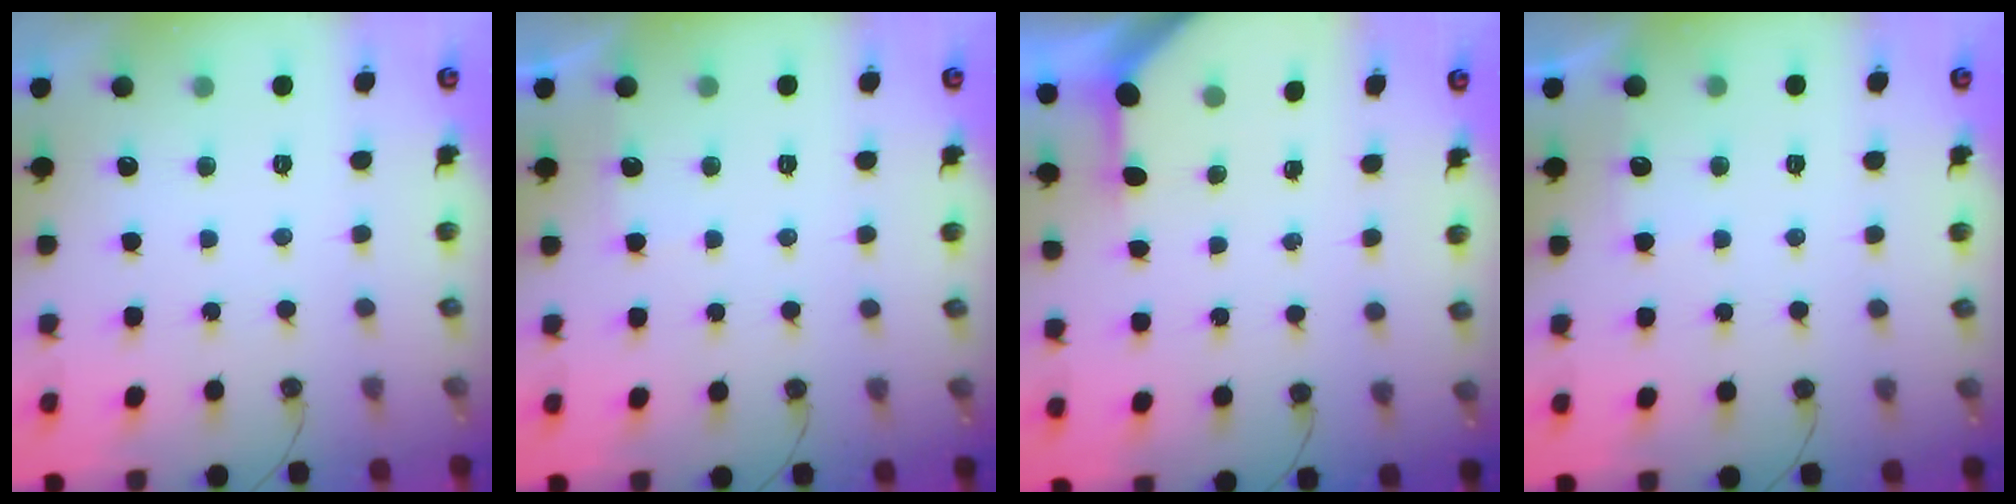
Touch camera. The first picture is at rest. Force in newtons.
{"total": 2.4, "press": 2.3, "slide": 0.4}
{"total": 2.9, "press": 2.9, "slide": 0.3}
{"total": 2.8, "press": 2.7, "slide": 0.4}